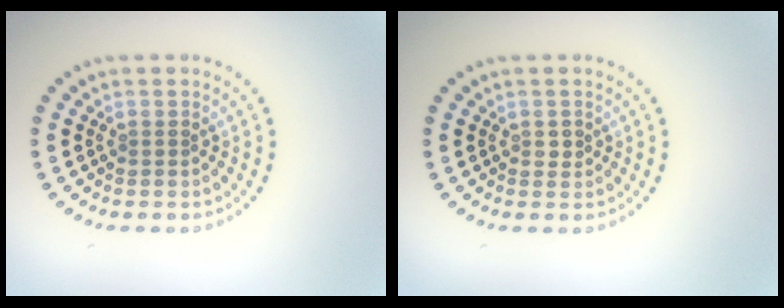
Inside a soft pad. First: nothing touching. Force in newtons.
{"total": 0.8, "press": 0.8, "slide": 0.1}